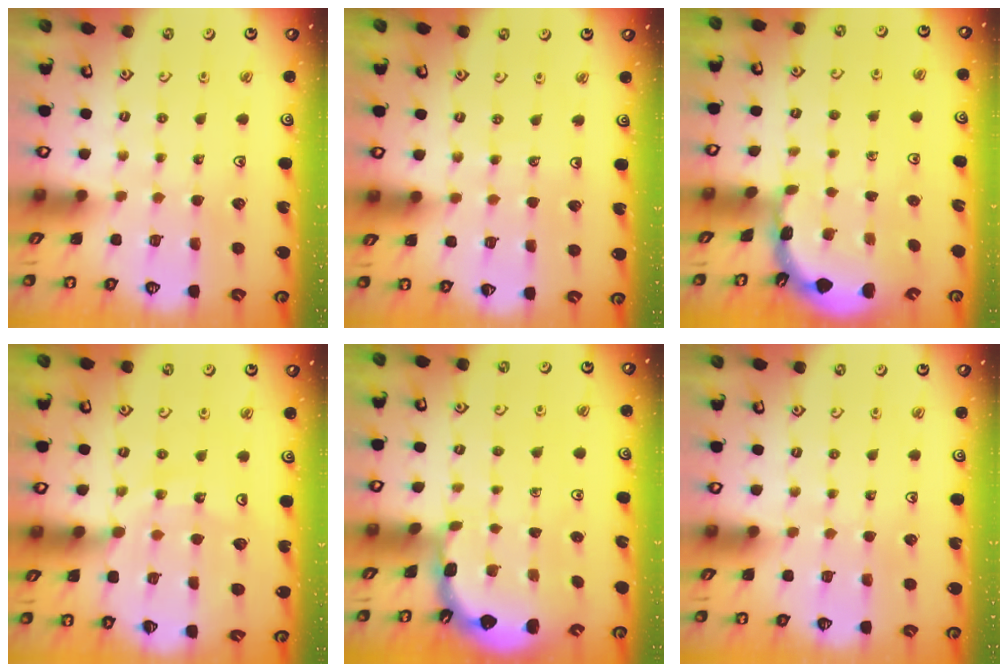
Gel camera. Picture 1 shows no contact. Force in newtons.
{"total": 3.2, "press": 3.2, "slide": 0.4}
{"total": 1.8, "press": 1.8, "slide": 0.1}
{"total": 9.5, "press": 9.5, "slide": 0.2}
{"total": 1.1, "press": 1.1, "slide": 0.1}
{"total": 0.0}